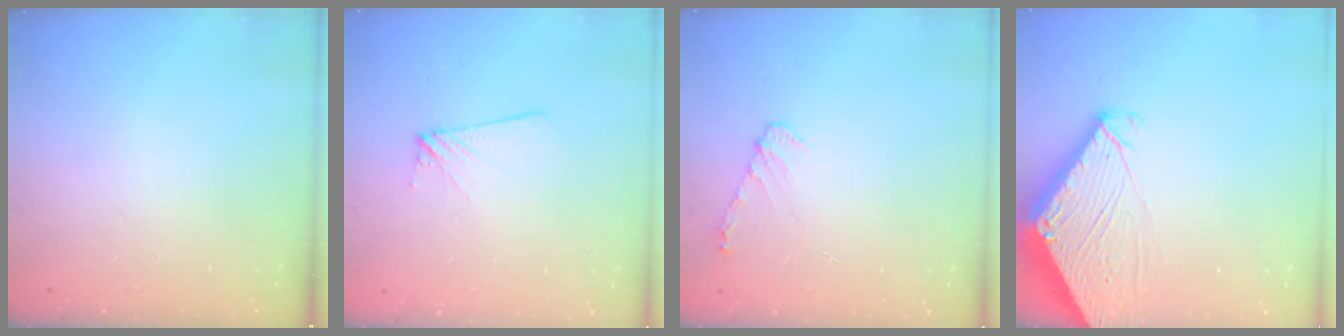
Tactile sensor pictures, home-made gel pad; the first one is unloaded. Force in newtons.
{"total": 4.3, "press": 4.2, "slide": 0.6}
{"total": 6.4, "press": 6.3, "slide": 0.6}
{"total": 4.2, "press": 4.2, "slide": 0.4}